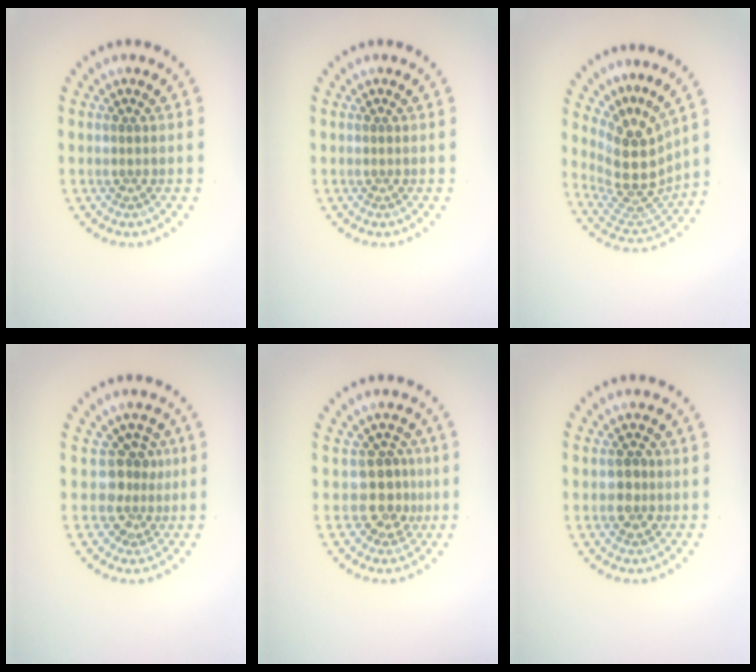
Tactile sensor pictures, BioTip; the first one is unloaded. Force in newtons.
{"total": 0.0}
{"total": 5.0, "press": 3.6, "slide": 3.4}
{"total": 2.8, "press": 1.9, "slide": 2.0}
{"total": 3.1, "press": 2.7, "slide": 1.6}
{"total": 2.0, "press": 2.0, "slide": 0.2}